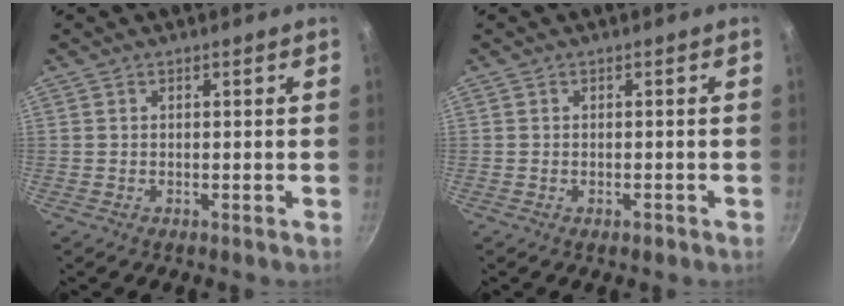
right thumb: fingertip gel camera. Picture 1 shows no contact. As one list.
[{"total": 1.2, "force": [-0.7, 0.6, 0.8], "torque": [-0.012, 0.003, -0.010]}]